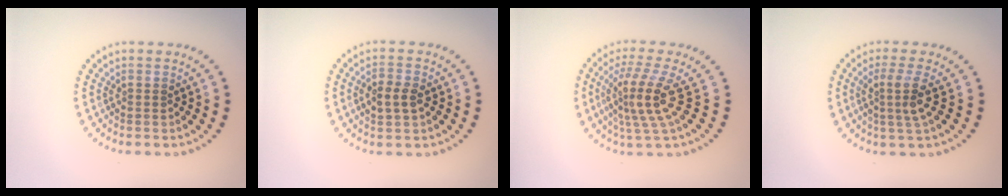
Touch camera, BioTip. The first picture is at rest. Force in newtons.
{"total": 2.4, "press": 2.4, "slide": 0.2}
{"total": 4.4, "press": 3.2, "slide": 2.9}
{"total": 2.7, "press": 2.0, "slide": 1.8}